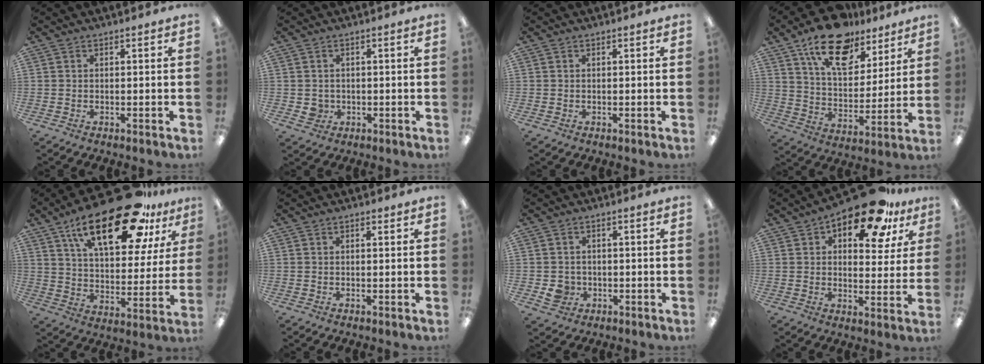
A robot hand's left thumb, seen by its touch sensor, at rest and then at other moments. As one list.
[{"total": 2.7, "force": [-0.3, 2.6, 0.8], "torque": [-0.007, 0.000, -0.008]}, {"total": 0.0}, {"total": 18.2, "force": [12.3, 9.4, 9.6], "torque": [-0.152, -0.063, 0.214]}, {"total": 25.8, "force": [15.7, 10.5, 17.6], "torque": [-0.276, -0.078, 0.258]}, {"total": 0.6, "force": [0.4, 0.3, 0.3], "torque": [0.003, 0.000, 0.005]}, {"total": 4.0, "force": [-1.0, 3.7, 1.2], "torque": [-0.005, 0.001, -0.018]}, {"total": 16.1, "force": [11.2, 6.7, 9.4], "torque": [-0.134, -0.060, 0.188]}]